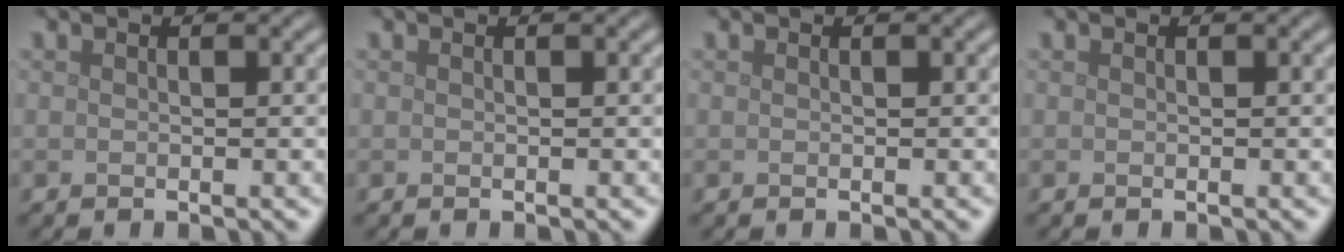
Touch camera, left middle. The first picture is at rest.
{"total": 0.0}
{"total": 0.0}
{"total": 0.0}